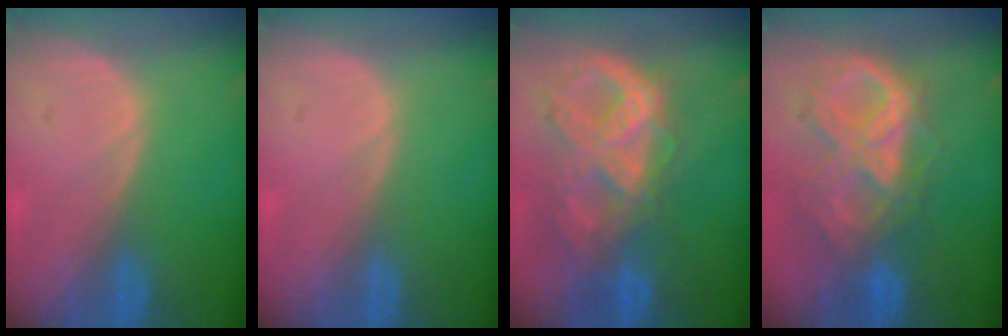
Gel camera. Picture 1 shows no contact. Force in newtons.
{"total": 0.0}
{"total": 10.5, "press": 8.8, "slide": 5.7}
{"total": 10.4, "press": 8.9, "slide": 5.4}